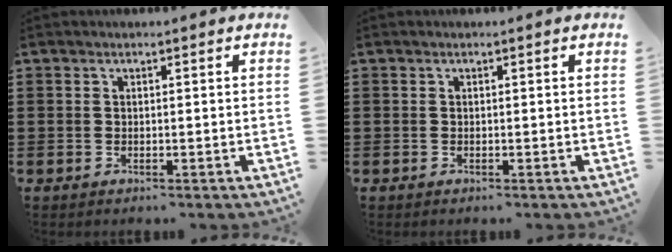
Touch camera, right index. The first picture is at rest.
{"total": 0.0}